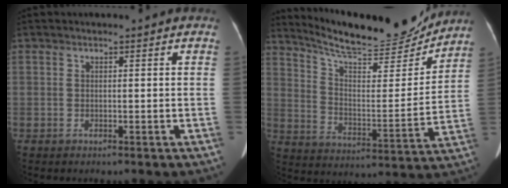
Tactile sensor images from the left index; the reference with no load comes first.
{"total": 19.4, "force": [18.1, 2.5, 6.6], "torque": [-0.115, -0.019, 0.269]}